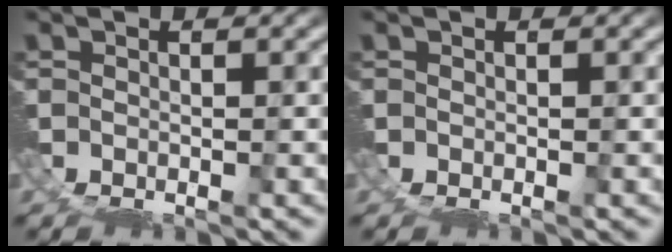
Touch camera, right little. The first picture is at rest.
{"total": 0.0}